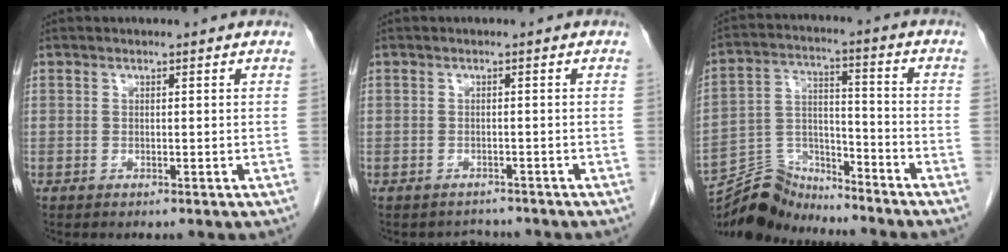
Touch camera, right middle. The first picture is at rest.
{"total": 2.2, "force": [-2.0, 1.0, -0.4], "torque": [0.001, 0.000, -0.030]}
{"total": 9.9, "force": [-9.7, 2.1, 0.5], "torque": [-0.012, 0.022, -0.183]}